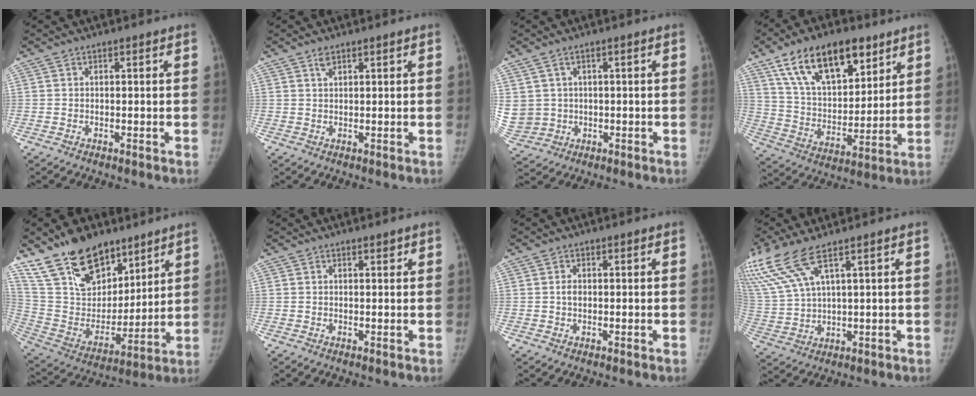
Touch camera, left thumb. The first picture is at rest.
{"total": 1.4, "force": [1.0, 0.6, 0.8], "torque": [-0.009, 0.001, 0.019]}
{"total": 7.9, "force": [1.1, 7.1, 3.4], "torque": [-0.084, 0.003, 0.045]}
{"total": 20.4, "force": [12.0, 10.3, 12.8], "torque": [-0.174, -0.038, 0.215]}
{"total": 21.2, "force": [14.9, 11.3, 9.9], "torque": [-0.135, -0.068, 0.273]}
{"total": 0.6, "force": [0.4, 0.2, 0.3], "torque": [-0.001, -0.003, 0.006]}
{"total": 1.4, "force": [0.1, 1.0, 0.9], "torque": [-0.015, 0.001, 0.001]}
{"total": 12.1, "force": [7.6, 3.1, 8.9], "torque": [-0.219, -0.017, 0.166]}